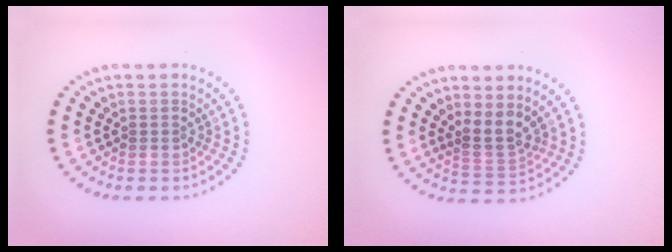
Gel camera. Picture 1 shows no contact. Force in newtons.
{"total": 2.6, "press": 2.0, "slide": 1.6}